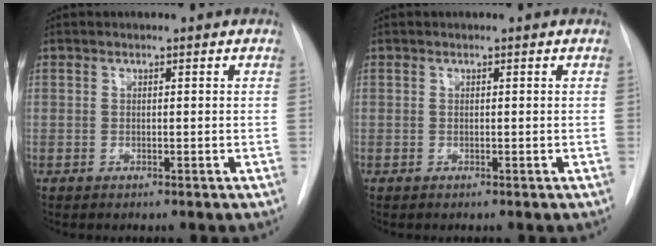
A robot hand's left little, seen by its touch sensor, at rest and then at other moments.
{"total": 0.0}